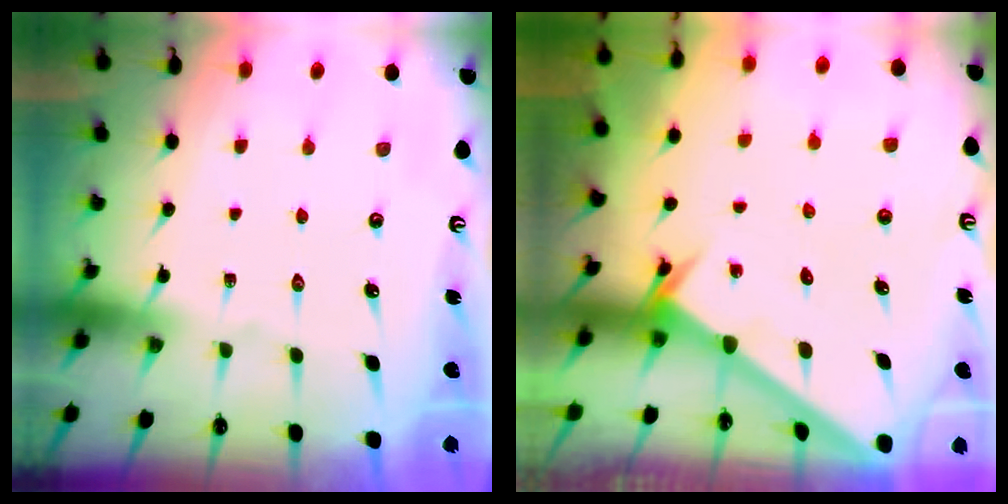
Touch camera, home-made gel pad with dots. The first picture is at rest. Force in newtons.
{"total": 2.6, "press": 2.6, "slide": 0.1}